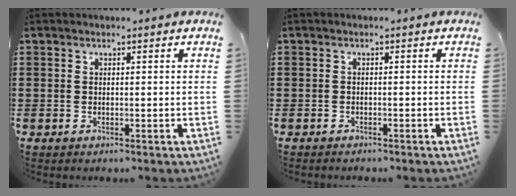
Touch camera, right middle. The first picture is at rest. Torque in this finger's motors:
{"motor_torque": [-0.30, 0.21, -0.13, -0.01]}